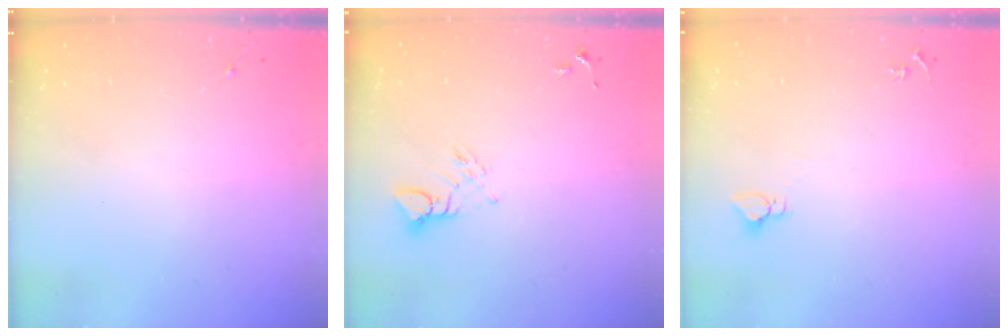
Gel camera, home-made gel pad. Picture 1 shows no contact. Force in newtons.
{"total": 3.9, "press": 3.9, "slide": 0.5}
{"total": 2.9, "press": 2.9, "slide": 0.1}